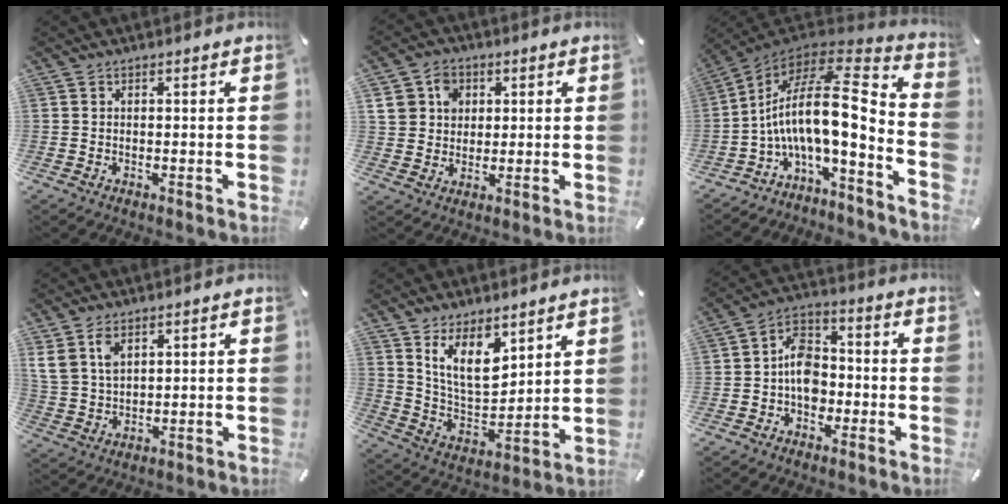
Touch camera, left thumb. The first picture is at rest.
{"total": 8.7, "force": [2.6, 7.8, 2.8], "torque": [-0.047, 0.008, 0.051]}
{"total": 16.6, "force": [0.4, 6.9, 15.1], "torque": [-0.274, -0.042, 0.000]}
{"total": 7.0, "force": [3.7, 4.5, 3.8], "torque": [-0.099, -0.003, 0.070]}
{"total": 13.0, "force": [8.5, 6.8, 7.1], "torque": [-0.156, -0.051, 0.161]}
{"total": 8.6, "force": [-1.8, 6.8, 5.0], "torque": [-0.095, 0.022, -0.030]}